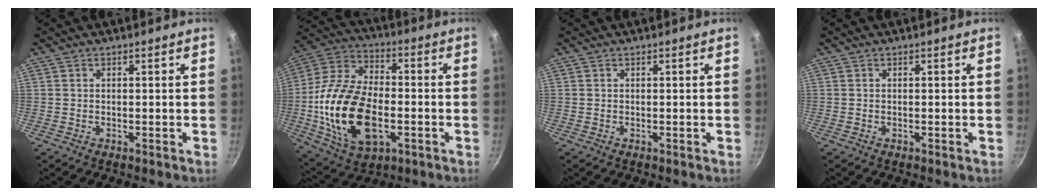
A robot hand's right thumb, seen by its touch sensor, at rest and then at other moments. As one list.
[{"total": 22.2, "force": [-4.0, 12.9, 17.7], "torque": [-0.338, 0.021, -0.073]}, {"total": 0.0}, {"total": 0.0}]